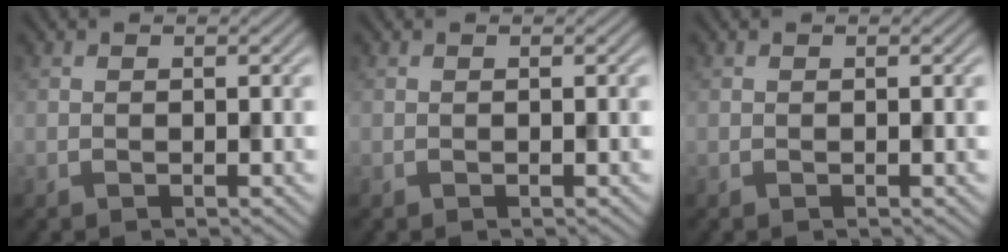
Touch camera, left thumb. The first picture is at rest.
{"total": 0.0}
{"total": 0.0}